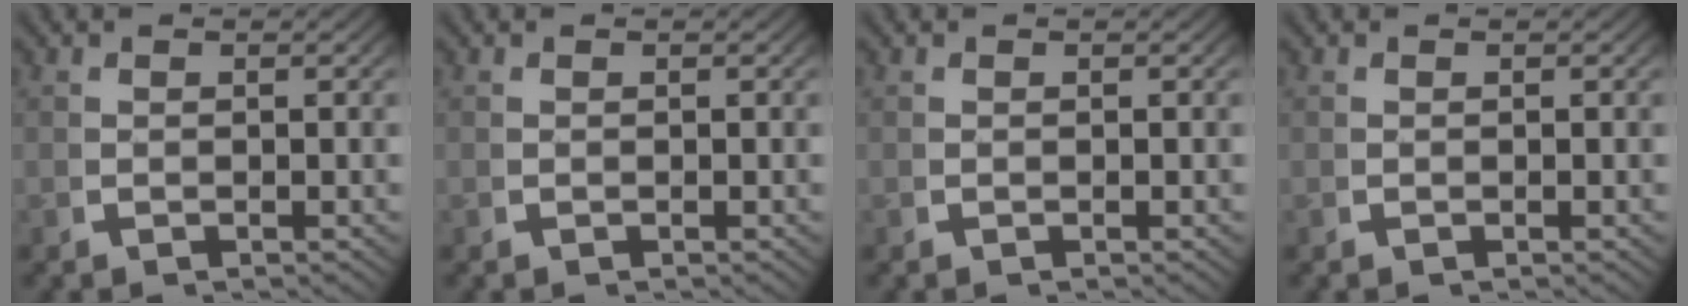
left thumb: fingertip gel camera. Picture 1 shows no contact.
{"total": 0.0}
{"total": 0.0}
{"total": 0.0}